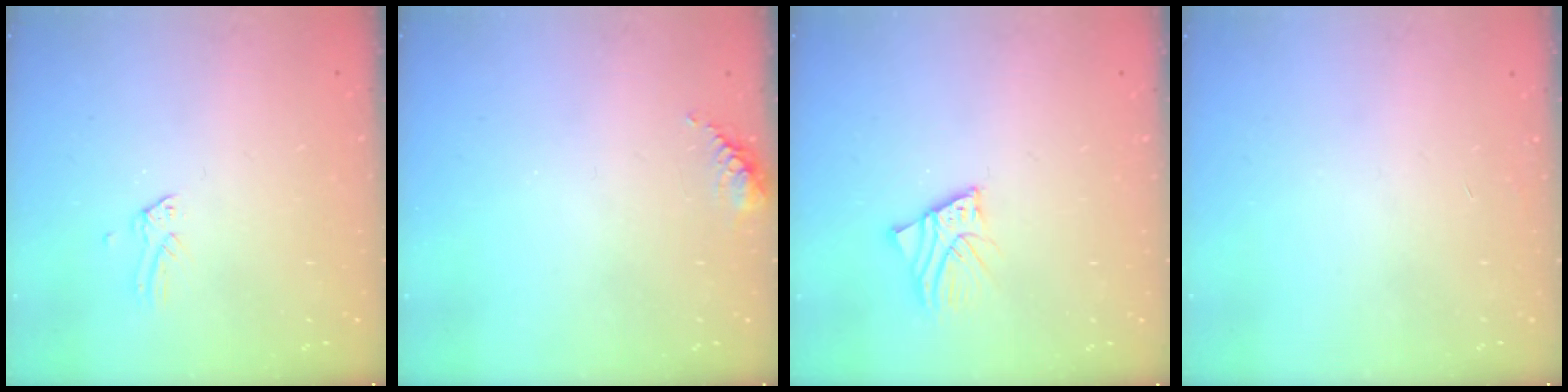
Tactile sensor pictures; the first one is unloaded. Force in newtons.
{"total": 6.3, "press": 6.3, "slide": 0.9}
{"total": 3.5, "press": 3.5, "slide": 0.4}
{"total": 3.1, "press": 3.0, "slide": 0.3}